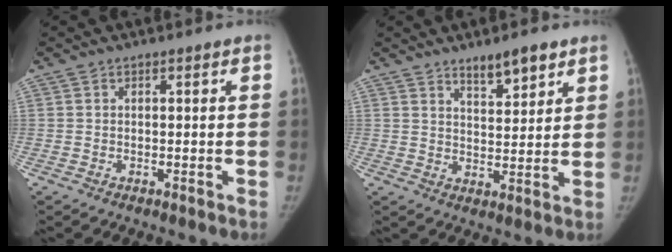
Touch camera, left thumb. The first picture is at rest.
{"total": 6.8, "force": [4.9, 2.2, 4.2], "torque": [-0.047, -0.036, 0.077]}